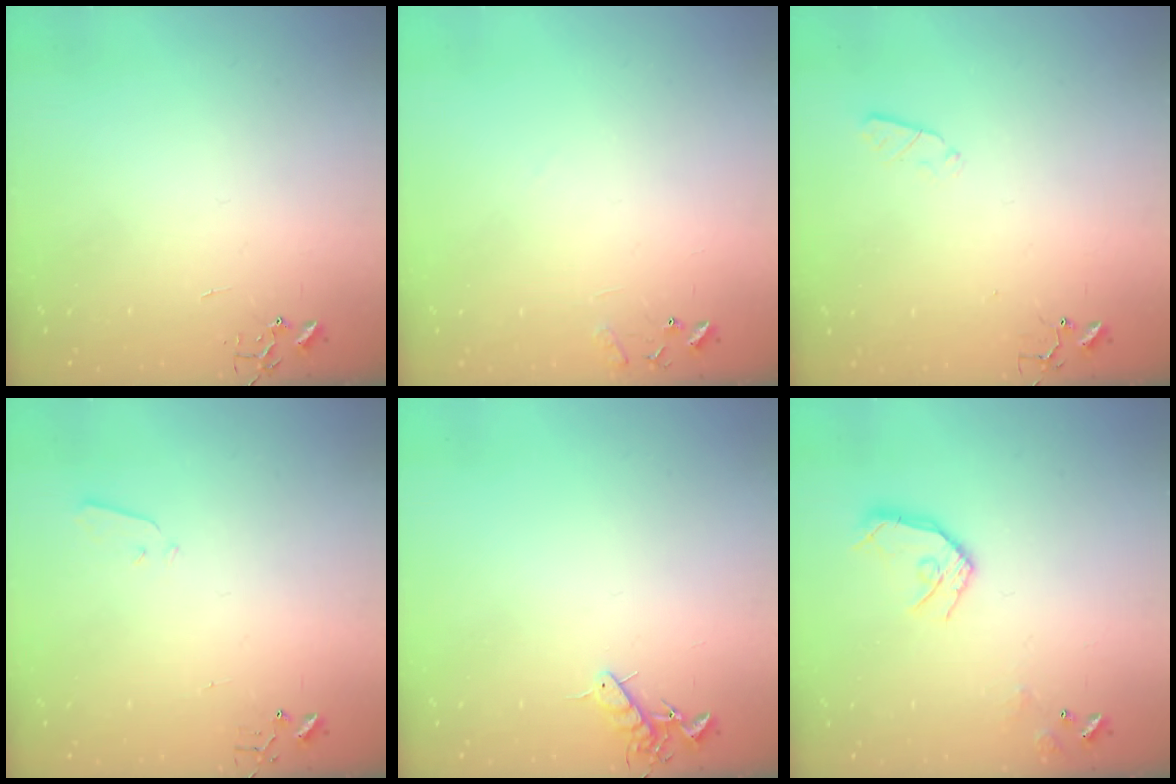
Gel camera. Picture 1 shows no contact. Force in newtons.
{"total": 8.3, "press": 8.3, "slide": 0.6}
{"total": 2.9, "press": 2.8, "slide": 0.5}
{"total": 3.0, "press": 2.9, "slide": 0.7}
{"total": 7.2, "press": 7.1, "slide": 1.1}
{"total": 11.7, "press": 11.6, "slide": 1.2}